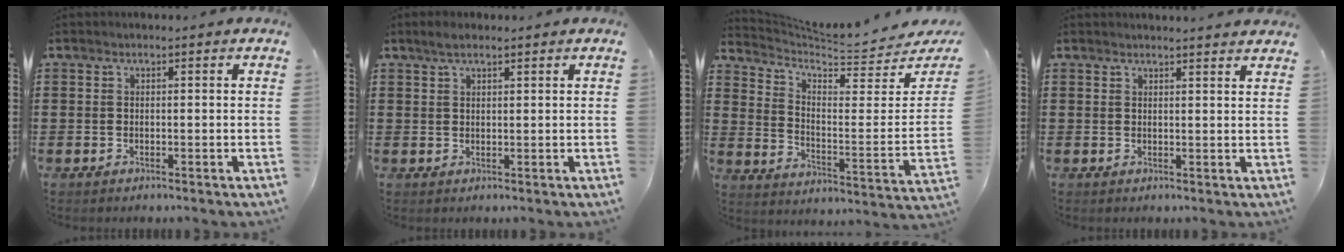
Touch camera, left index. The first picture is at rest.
{"total": 2.0, "force": [1.5, 0.6, 1.1], "torque": [-0.023, 0.003, 0.028]}
{"total": 4.7, "force": [4.2, 1.0, 1.9], "torque": [-0.057, -0.050, 0.066]}
{"total": 1.8, "force": [1.7, -0.3, 0.2], "torque": [-0.008, -0.004, 0.033]}